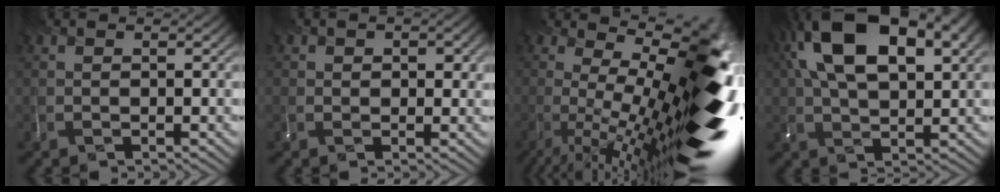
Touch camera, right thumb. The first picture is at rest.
{"total": 1.9, "force": [0.5, 1.4, 1.1], "torque": [-0.007, -0.006, 0.016]}
{"total": 19.0, "force": [-0.5, 5.7, 18.1], "torque": [-0.222, -0.005, -0.006]}
{"total": 16.7, "force": [6.3, 8.8, 12.8], "torque": [-0.238, 0.028, 0.103]}